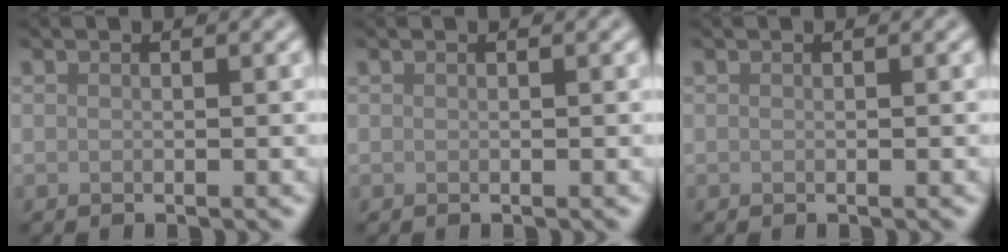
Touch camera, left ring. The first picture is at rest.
{"total": 0.0}
{"total": 0.0}